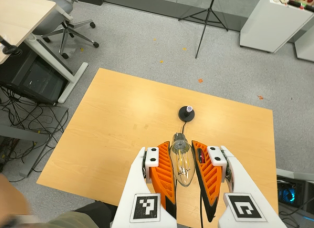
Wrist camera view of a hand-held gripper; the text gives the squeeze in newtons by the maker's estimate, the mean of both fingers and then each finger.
{"total": 18.1, "left": 19.1, "right": 17.1}